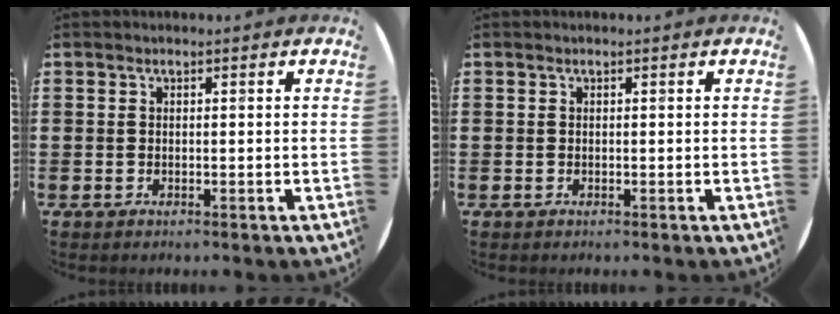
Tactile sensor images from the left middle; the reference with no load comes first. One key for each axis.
{"total": 0.0}